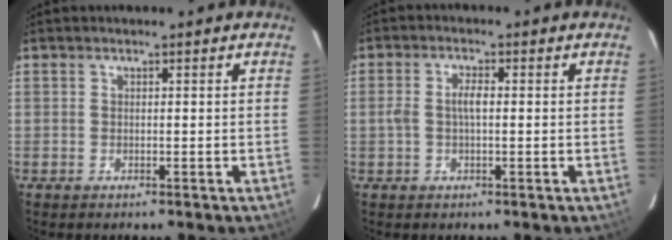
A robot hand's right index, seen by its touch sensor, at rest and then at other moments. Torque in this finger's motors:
{"motor_torque": [0.11, -0.01, 0.14, 0.06]}